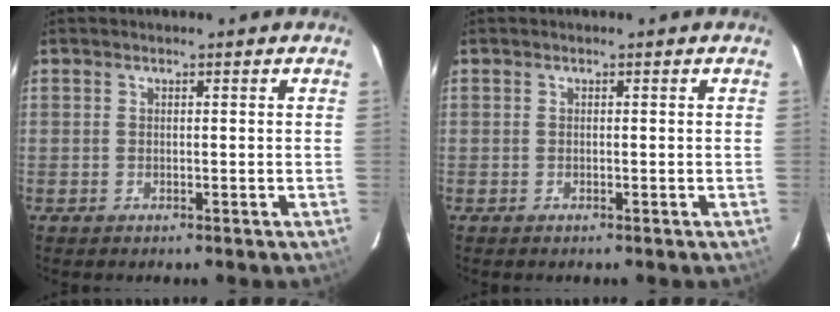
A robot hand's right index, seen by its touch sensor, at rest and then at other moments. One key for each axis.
{"total": 0.0}